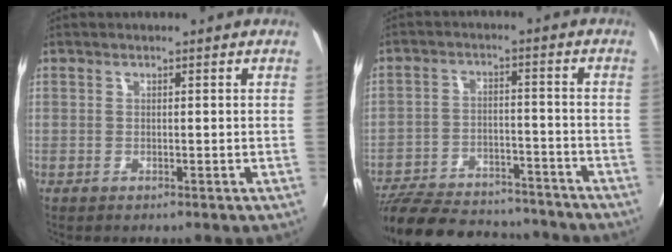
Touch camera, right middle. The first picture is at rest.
{"total": 18.4, "force": [-16.9, 4.7, 5.8], "torque": [-0.127, -0.006, -0.247]}